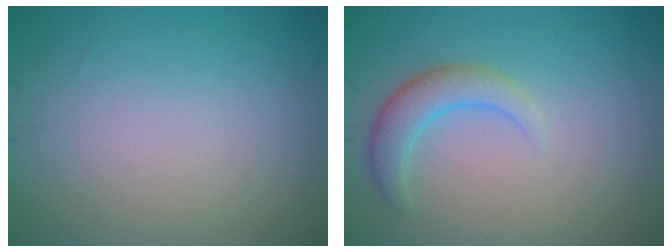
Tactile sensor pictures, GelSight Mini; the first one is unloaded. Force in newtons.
{"total": 2.9, "press": 2.9, "slide": 0.1}